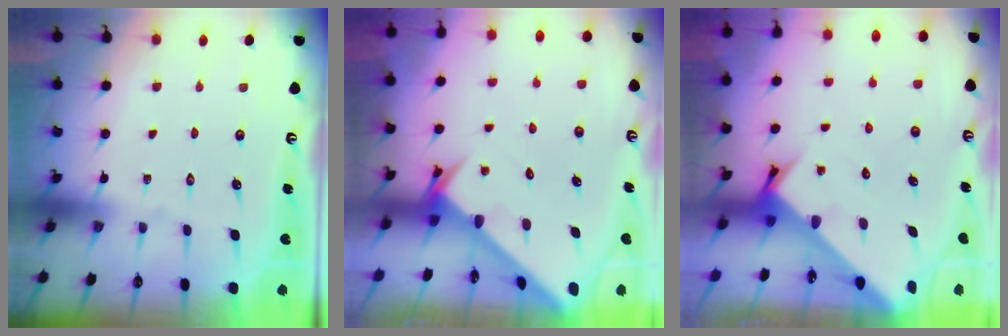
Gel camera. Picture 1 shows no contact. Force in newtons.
{"total": 2.7, "press": 2.7, "slide": 0.2}
{"total": 2.8, "press": 2.8, "slide": 0.2}